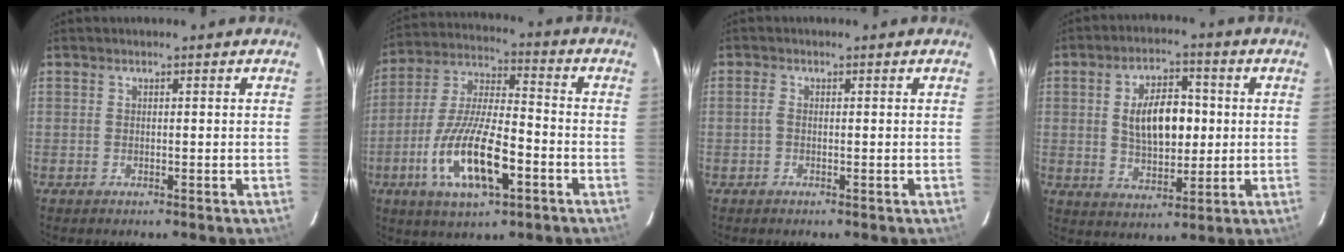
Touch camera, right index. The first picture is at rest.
{"total": 16.5, "force": [-6.4, 5.4, 14.2], "torque": [-0.296, -0.015, -0.116]}
{"total": 1.1, "force": [-0.1, 0.5, 0.9], "torque": [-0.022, 0.004, -0.005]}
{"total": 11.0, "force": [1.1, 5.8, 9.2], "torque": [-0.160, 0.014, 0.028]}